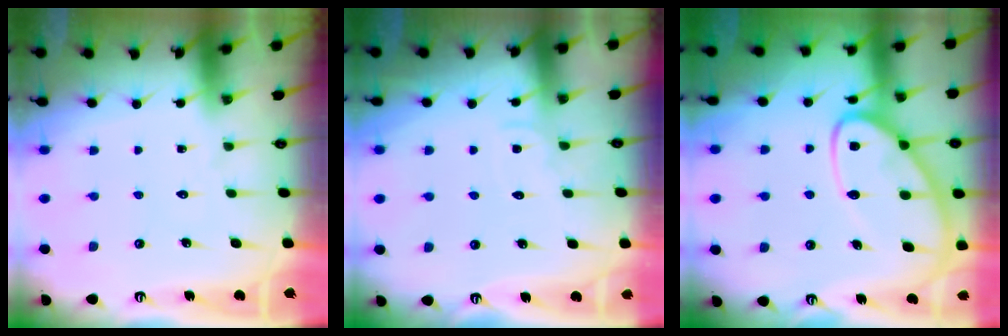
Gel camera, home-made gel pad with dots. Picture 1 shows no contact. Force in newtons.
{"total": 5.1, "press": 5.1, "slide": 0.5}
{"total": 14.7, "press": 14.6, "slide": 1.4}